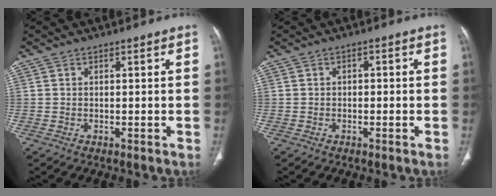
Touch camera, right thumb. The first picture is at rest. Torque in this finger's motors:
{"motor_torque": [-0.34, -0.34, -0.21, 0.25, 0.02]}